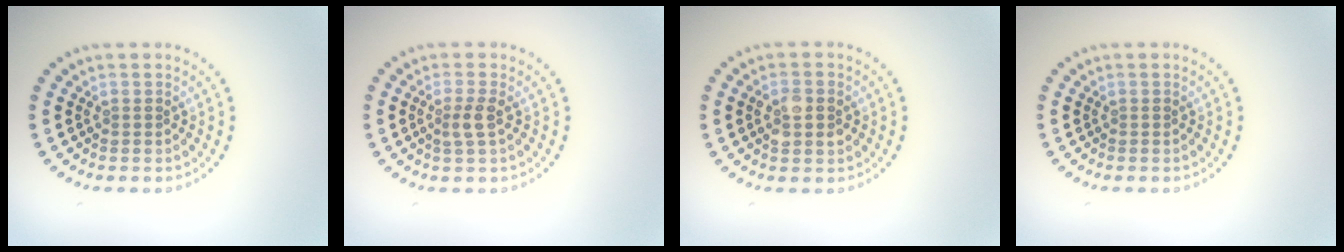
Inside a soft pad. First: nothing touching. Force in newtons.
{"total": 1.6, "press": 1.3, "slide": 0.9}
{"total": 2.5, "press": 2.5, "slide": 0.2}
{"total": 0.0}